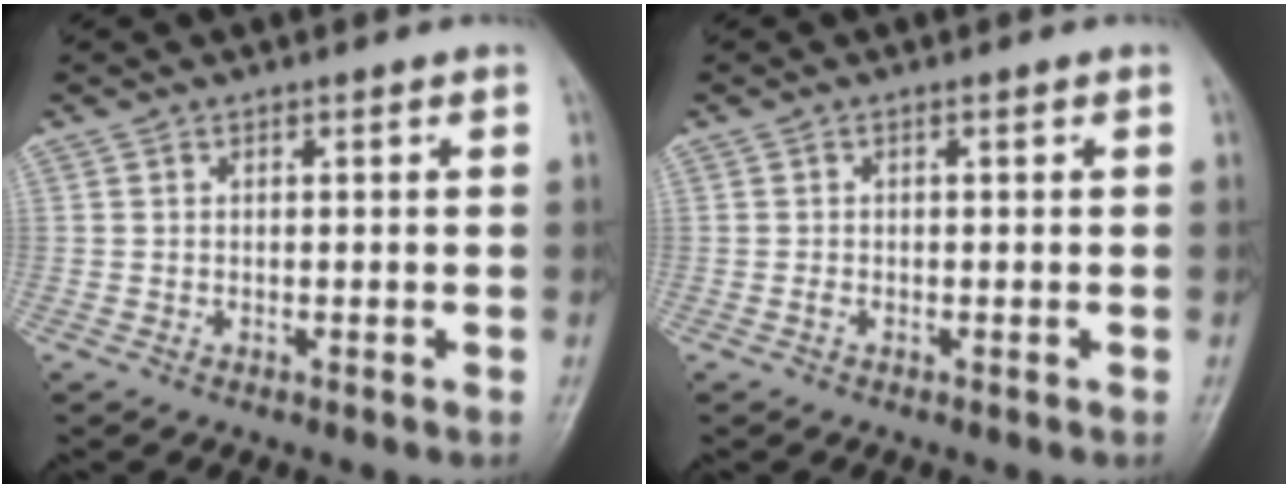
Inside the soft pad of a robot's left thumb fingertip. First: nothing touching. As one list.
[{"total": 0.7, "force": [-0.1, 0.3, 0.6], "torque": [-0.009, 0.000, -0.003]}]